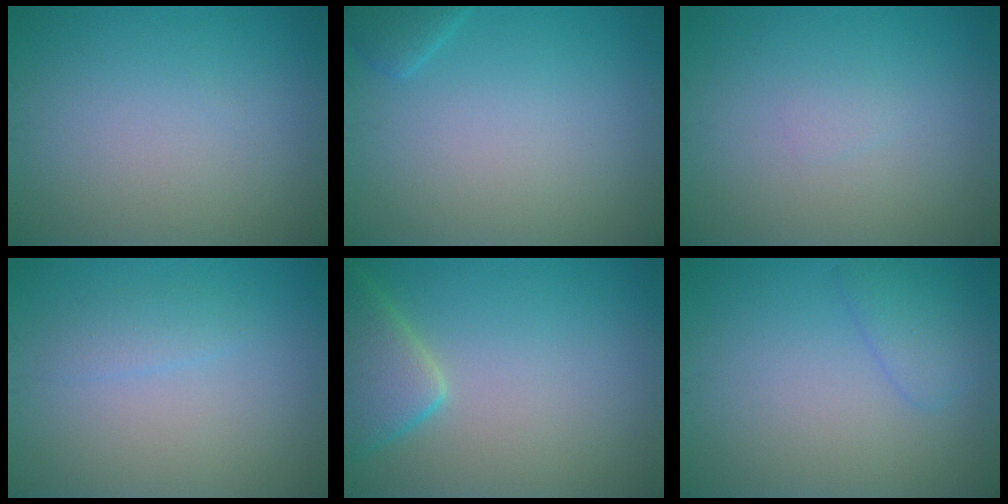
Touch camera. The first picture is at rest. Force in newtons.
{"total": 1.3, "press": 1.3, "slide": 0.1}
{"total": 0.6, "press": 0.6, "slide": 0.1}
{"total": 1.2, "press": 1.2, "slide": 0.1}
{"total": 4.6, "press": 4.6, "slide": 0.4}
{"total": 1.8, "press": 1.8, "slide": 0.2}